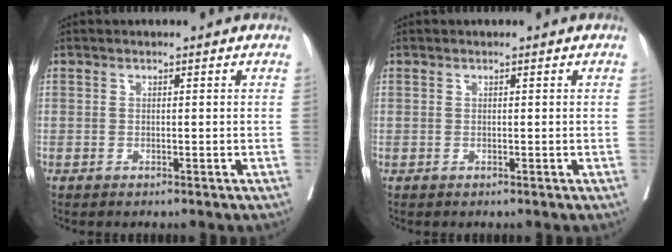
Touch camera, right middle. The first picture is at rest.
{"total": 0.0}